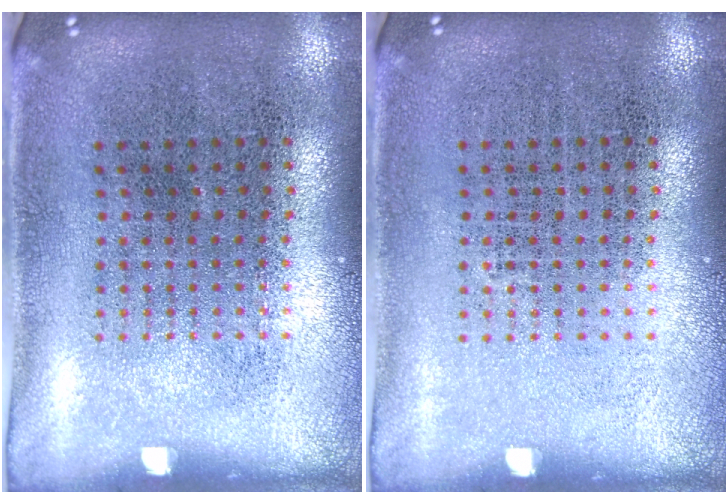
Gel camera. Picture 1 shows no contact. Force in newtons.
{"total": 0.0}